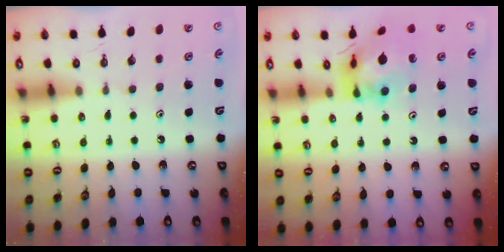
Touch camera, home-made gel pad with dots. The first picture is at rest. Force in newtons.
{"total": 11.4, "press": 11.3, "slide": 1.4}